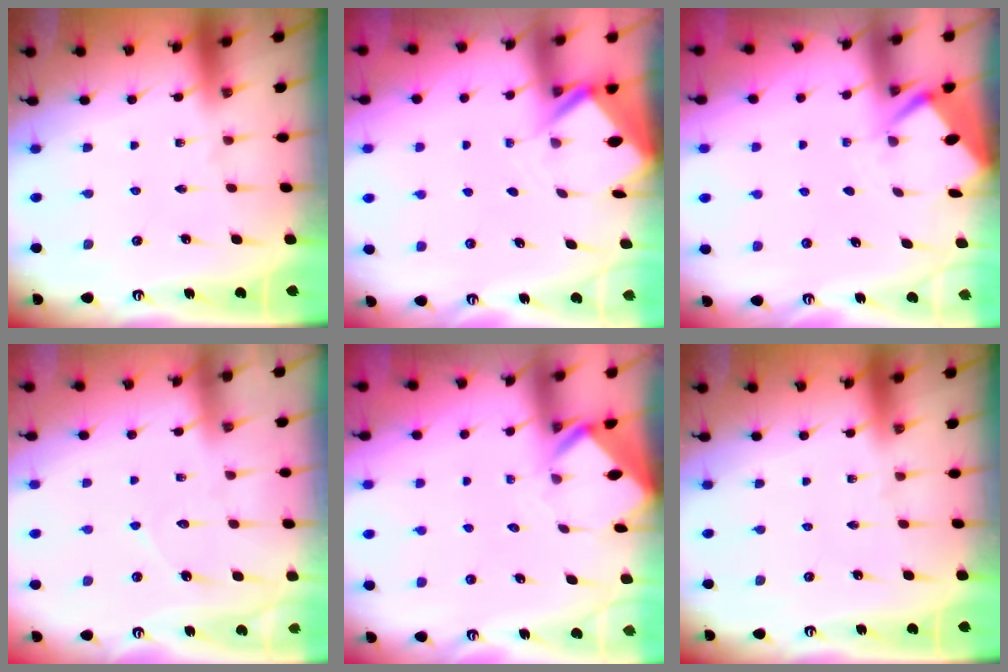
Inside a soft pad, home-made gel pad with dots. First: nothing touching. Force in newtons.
{"total": 3.0, "press": 3.0, "slide": 0.3}
{"total": 2.9, "press": 2.8, "slide": 0.3}
{"total": 5.9, "press": 5.9, "slide": 0.4}
{"total": 2.4, "press": 2.4, "slide": 0.1}
{"total": 0.0}